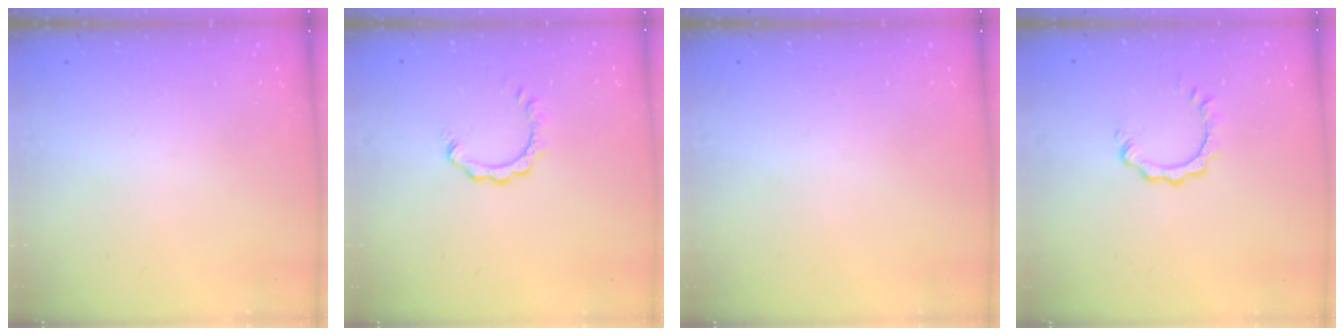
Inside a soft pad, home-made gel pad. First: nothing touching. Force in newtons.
{"total": 3.4, "press": 3.4, "slide": 0.3}
{"total": 0.0}
{"total": 2.9, "press": 2.8, "slide": 0.3}